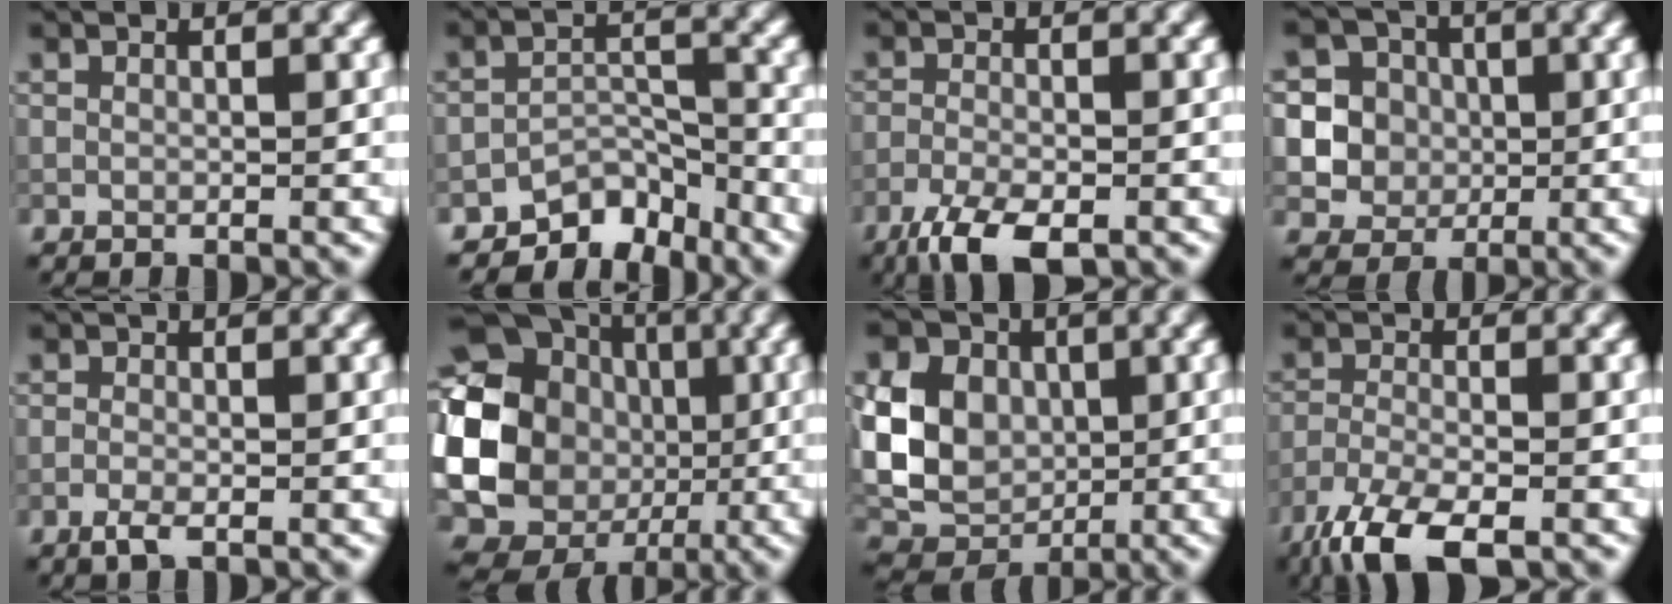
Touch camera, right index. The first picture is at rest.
{"total": 5.0, "force": [-4.2, 2.2, 1.5], "torque": [-0.003, 0.000, -0.074]}
{"total": 5.6, "force": [-3.8, 1.8, 3.7], "torque": [-0.076, -0.011, -0.074]}
{"total": 6.2, "force": [0.7, 5.9, 1.8], "torque": [-0.031, 0.018, 0.009]}
{"total": 1.6, "force": [-0.8, 0.6, 1.2], "torque": [-0.028, -0.002, -0.021]}
{"total": 22.9, "force": [-1.4, 21.4, 8.2], "torque": [-0.162, -0.006, -0.071]}
{"total": 9.6, "force": [1.3, 7.5, 5.8], "torque": [-0.116, 0.007, 0.018]}
{"total": 6.8, "force": [-4.9, 1.9, 4.4], "torque": [-0.092, -0.016, -0.102]}